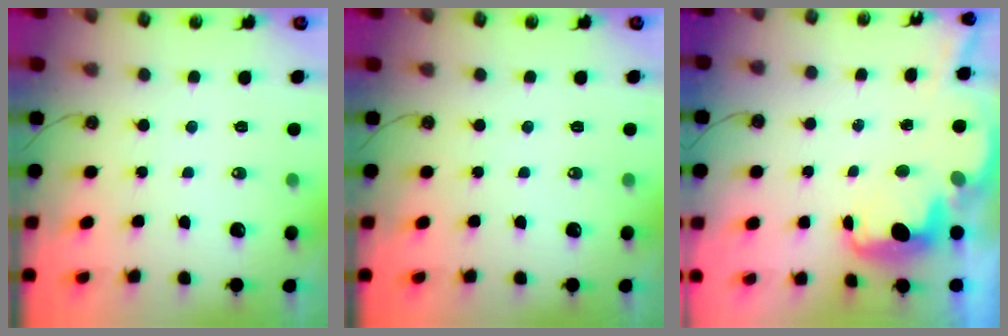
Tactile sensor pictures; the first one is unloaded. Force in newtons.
{"total": 0.0}
{"total": 4.1, "press": 4.0, "slide": 0.7}